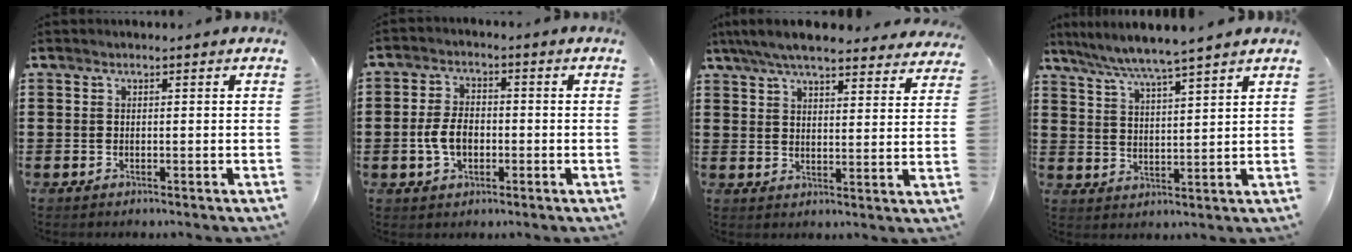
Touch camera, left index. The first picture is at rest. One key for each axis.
{"total": 5.4, "fx": -1.1, "fy": 3.2, "fz": 4.2, "tx": -0.097, "ty": 0.002, "tz": -0.026}
{"total": 7.0, "fx": 6.4, "fy": 0.7, "fz": 2.8, "tx": -0.074, "ty": -0.022, "tz": 0.116}
{"total": 5.3, "fx": 4.7, "fy": -0.9, "fz": 2.3, "tx": -0.060, "ty": -0.026, "tz": 0.080}